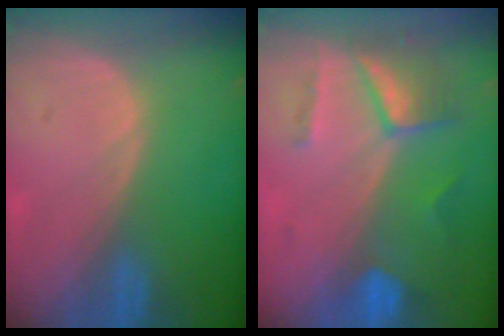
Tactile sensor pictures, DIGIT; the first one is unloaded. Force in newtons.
{"total": 7.3, "press": 6.5, "slide": 3.4}